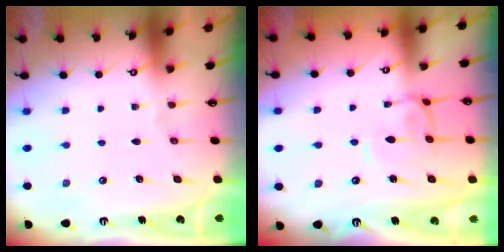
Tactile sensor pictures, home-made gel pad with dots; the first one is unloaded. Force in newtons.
{"total": 1.7, "press": 1.6, "slide": 0.4}